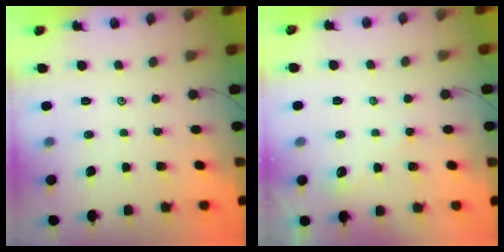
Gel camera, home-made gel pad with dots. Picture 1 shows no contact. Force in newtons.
{"total": 2.3, "press": 2.3, "slide": 0.2}